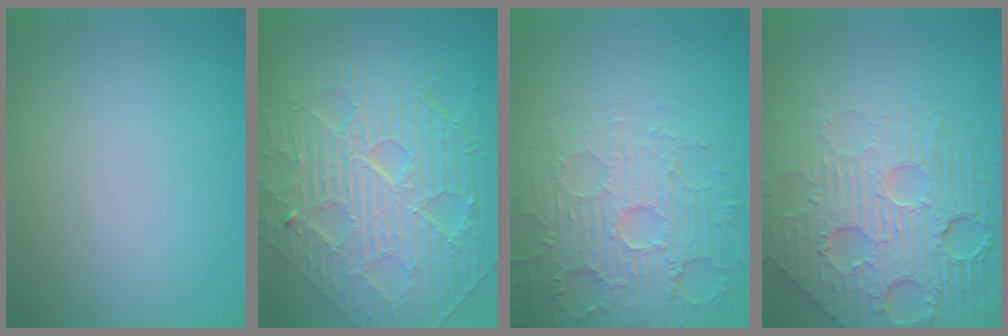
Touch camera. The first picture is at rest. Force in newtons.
{"total": 10.9, "press": 7.4, "slide": 7.9}
{"total": 4.8, "press": 4.6, "slide": 1.2}
{"total": 8.5, "press": 6.0, "slide": 6.1}